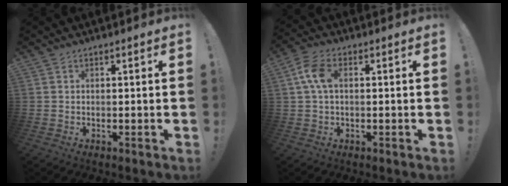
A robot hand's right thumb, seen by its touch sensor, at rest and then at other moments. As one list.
[{"total": 6.8, "force": [1.2, 4.1, 5.4], "torque": [-0.118, 0.011, 0.024]}]